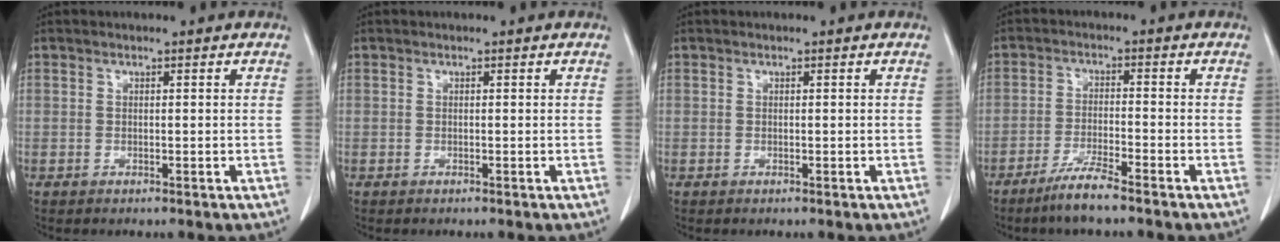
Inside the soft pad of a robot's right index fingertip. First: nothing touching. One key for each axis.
{"total": 0.0}
{"total": 0.0}
{"total": 5.1, "fx": -4.0, "fy": -0.2, "fz": 3.2, "tx": -0.064, "ty": -0.012, "tz": -0.080}